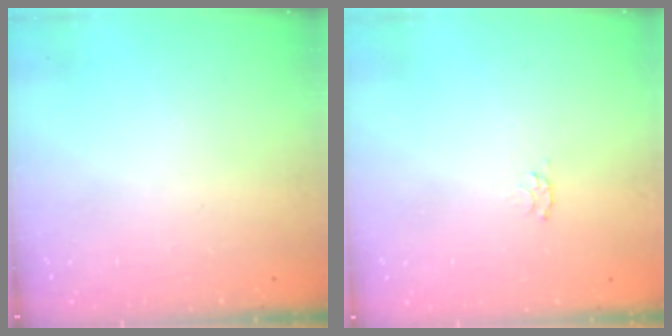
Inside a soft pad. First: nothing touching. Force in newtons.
{"total": 2.8, "press": 2.7, "slide": 0.5}